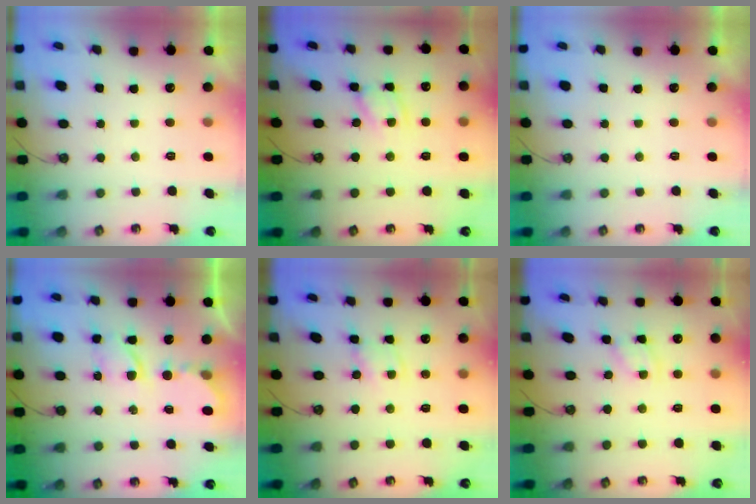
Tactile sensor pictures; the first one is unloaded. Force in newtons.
{"total": 4.0, "press": 4.0, "slide": 0.2}
{"total": 0.0}
{"total": 6.0, "press": 6.0, "slide": 0.2}
{"total": 1.9, "press": 1.9, "slide": 0.2}
{"total": 1.8, "press": 1.8, "slide": 0.3}